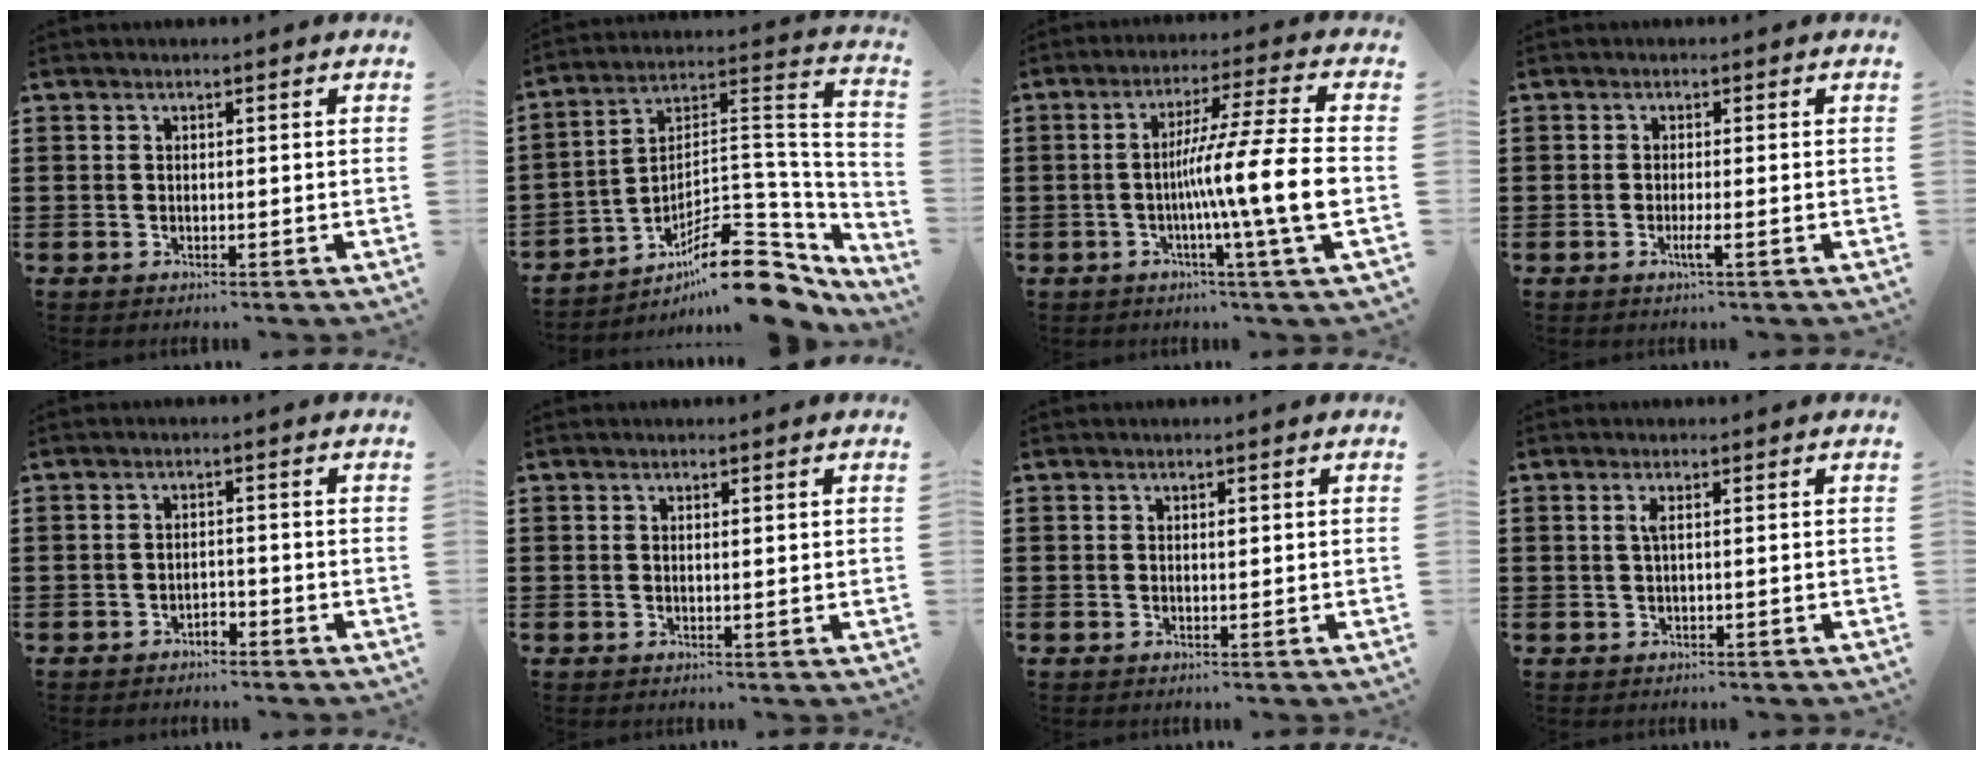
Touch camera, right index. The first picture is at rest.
{"total": 14.4, "force": [-9.6, 5.0, 9.5], "torque": [-0.113, 0.032, -0.169]}
{"total": 12.9, "force": [-2.2, -0.9, 12.6], "torque": [-0.216, -0.014, -0.047]}
{"total": 2.1, "force": [-0.9, -0.1, 1.9], "torque": [-0.038, -0.008, -0.019]}
{"total": 1.7, "force": [-1.5, 0.4, 0.5], "torque": [-0.016, -0.001, -0.031]}
{"total": 0.6, "force": [0.3, 0.1, 0.5], "torque": [-0.011, 0.001, 0.006]}
{"total": 0.7, "force": [0.2, 0.3, 0.6], "torque": [-0.004, -0.004, 0.001]}
{"total": 1.3, "force": [0.1, 0.1, 1.3], "torque": [-0.026, 0.000, 0.001]}